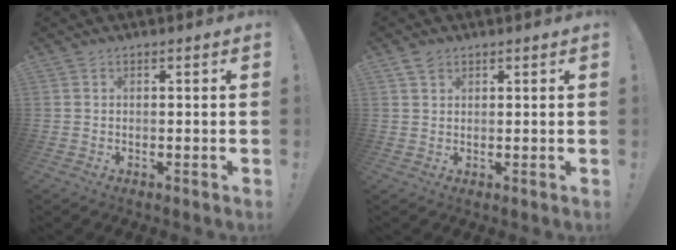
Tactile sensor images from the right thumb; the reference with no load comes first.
{"total": 2.2, "force": [1.7, 1.2, 0.8], "torque": [-0.008, -0.007, 0.030]}